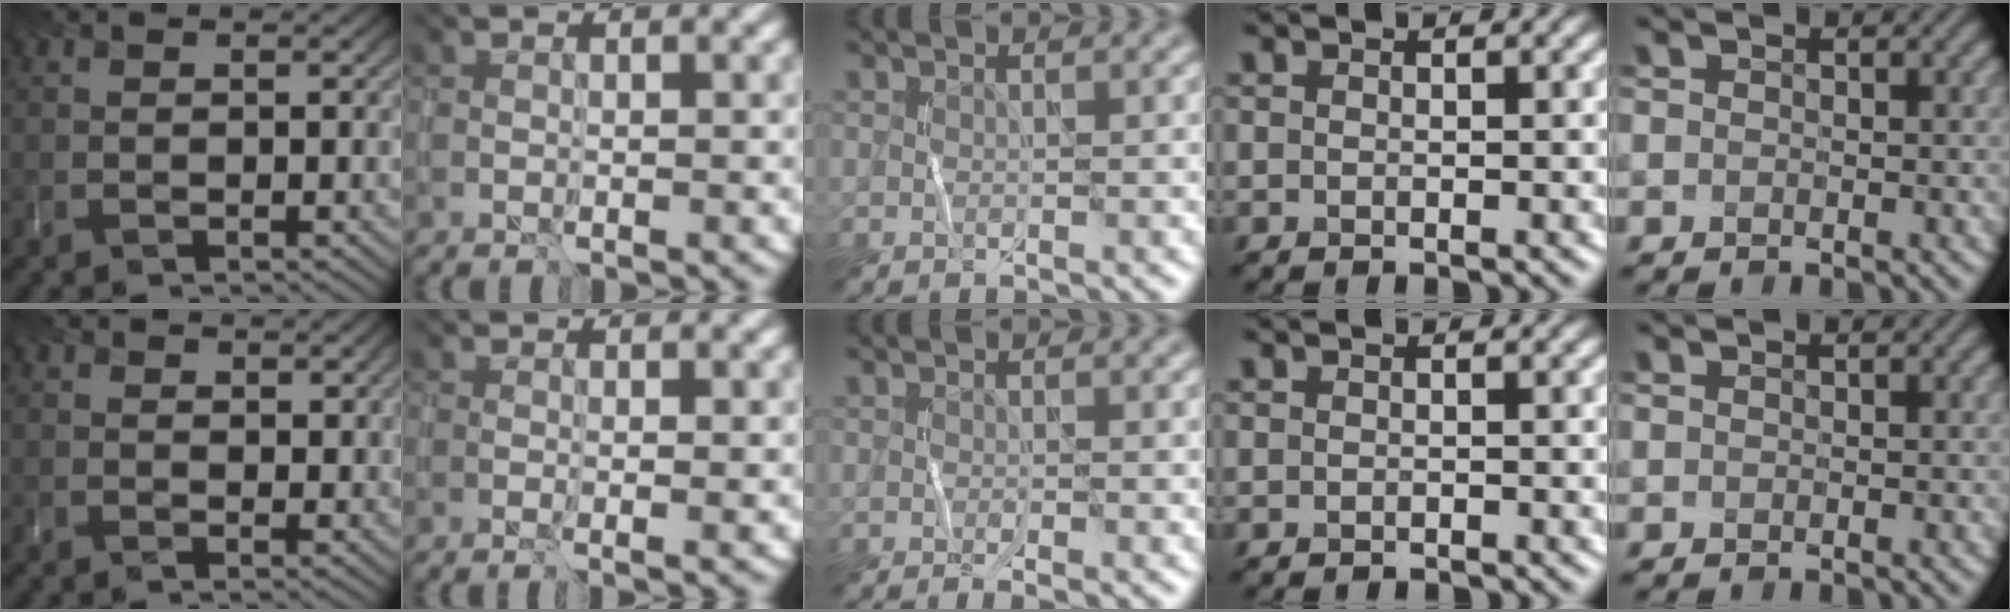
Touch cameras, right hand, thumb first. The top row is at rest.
{"thumb": {"total": 1.8, "force": [1.4, 1.0, 0.5], "torque": [-0.018, -0.007, 0.032]}, "index": {"total": 1.6, "force": [-0.1, 0.5, 1.5], "torque": [-0.020, 0.000, 0.003]}, "middle": {"total": 0.9, "force": [-0.4, 0.0, 0.8], "torque": [-0.015, -0.005, -0.007]}}